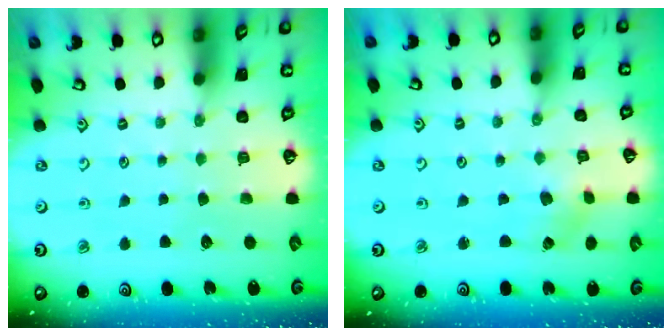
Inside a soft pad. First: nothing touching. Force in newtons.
{"total": 4.3, "press": 4.3, "slide": 0.2}